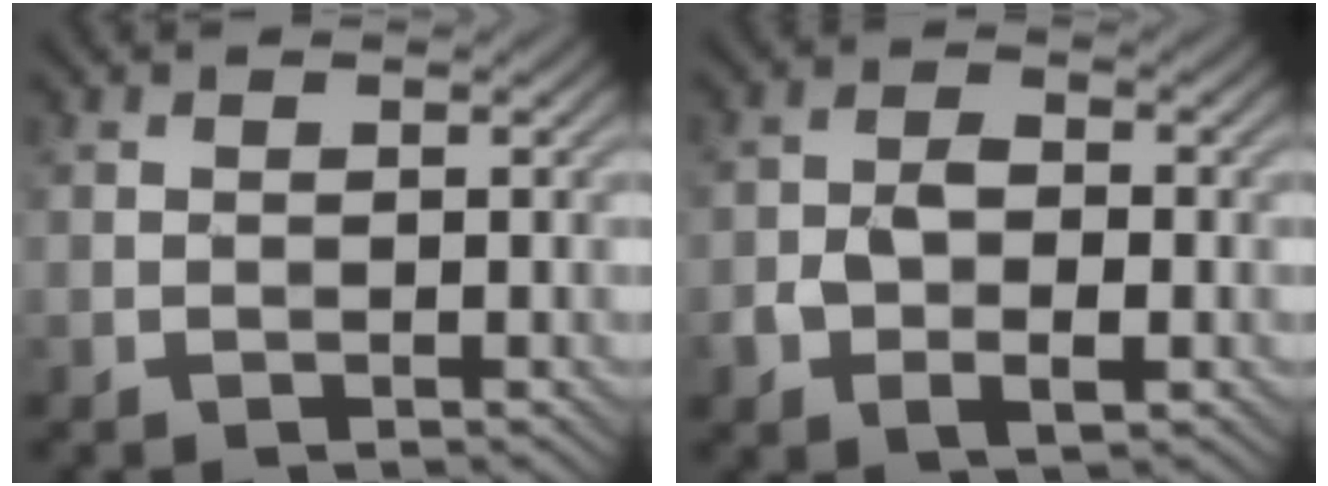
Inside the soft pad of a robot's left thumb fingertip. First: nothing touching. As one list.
[{"total": 4.6, "force": [-1.6, 2.6, 3.4], "torque": [-0.065, -0.005, -0.026]}]